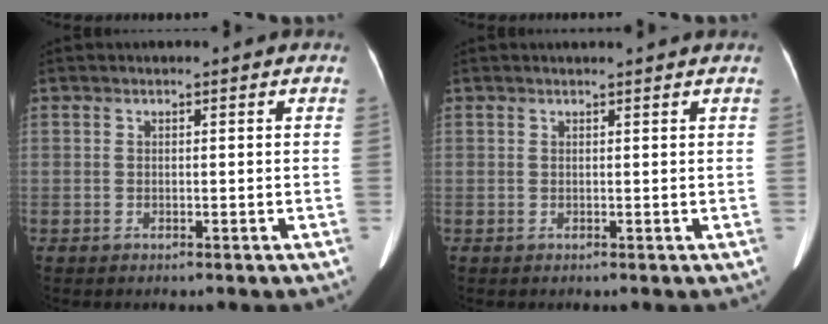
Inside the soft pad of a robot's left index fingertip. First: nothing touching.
{"total": 2.5, "force": [2.4, -0.3, 0.7], "torque": [-0.009, 0.008, 0.028]}